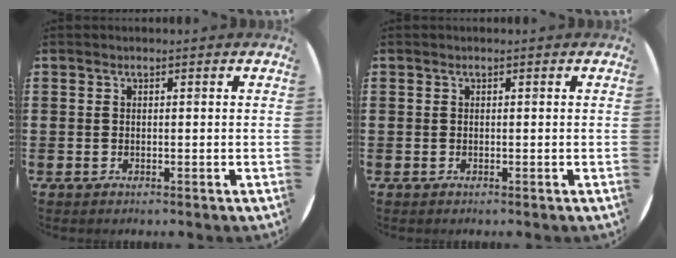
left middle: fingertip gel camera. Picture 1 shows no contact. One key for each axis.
{"total": 0.0}